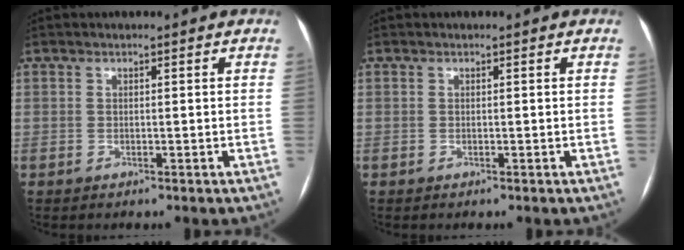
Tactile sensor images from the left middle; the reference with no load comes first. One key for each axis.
{"total": 0.0}